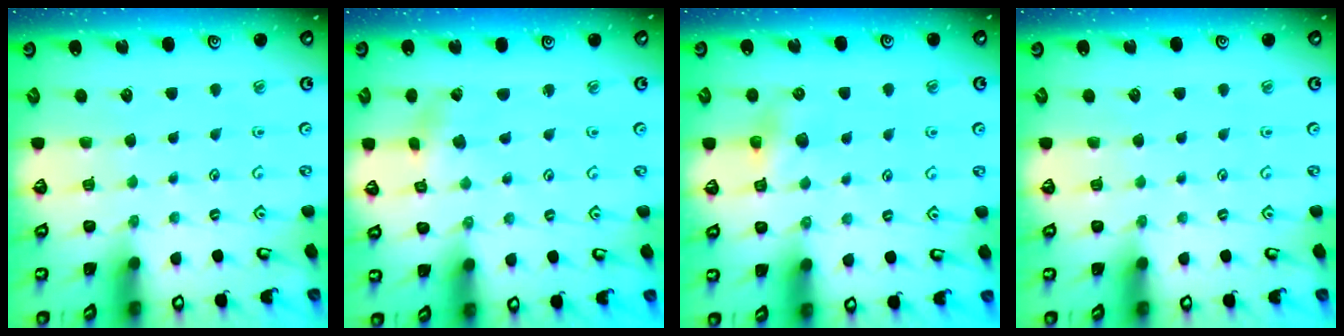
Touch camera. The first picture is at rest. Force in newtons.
{"total": 1.4, "press": 1.4, "slide": 0.2}
{"total": 5.7, "press": 5.7, "slide": 0.5}
{"total": 0.0}